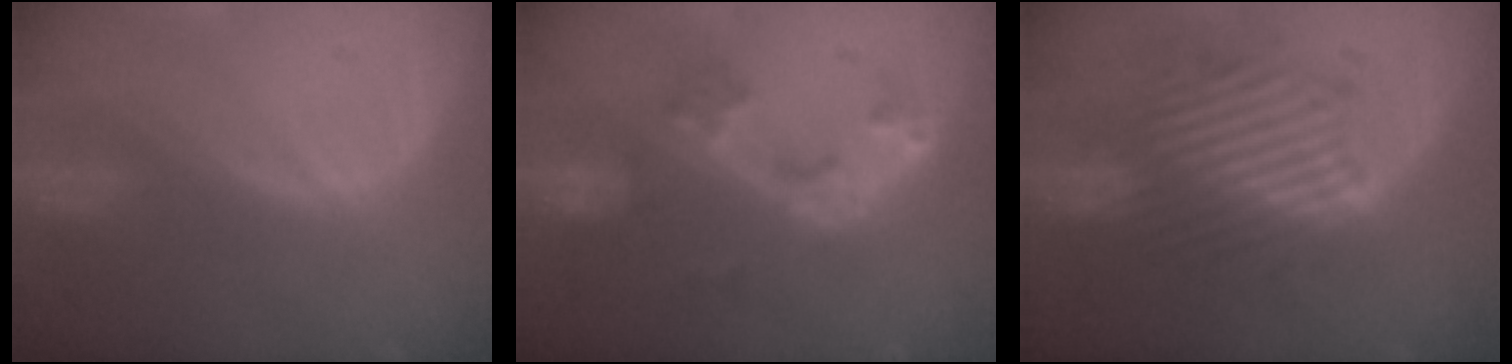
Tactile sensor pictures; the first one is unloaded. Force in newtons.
{"total": 5.9, "press": 5.4, "slide": 2.4}
{"total": 9.5, "press": 9.4, "slide": 1.5}